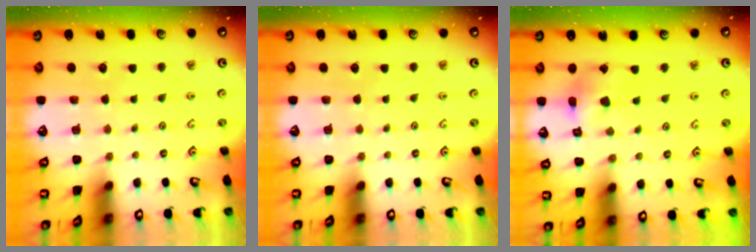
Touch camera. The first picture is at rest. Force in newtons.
{"total": 0.0}
{"total": 11.5, "press": 11.4, "slide": 1.7}